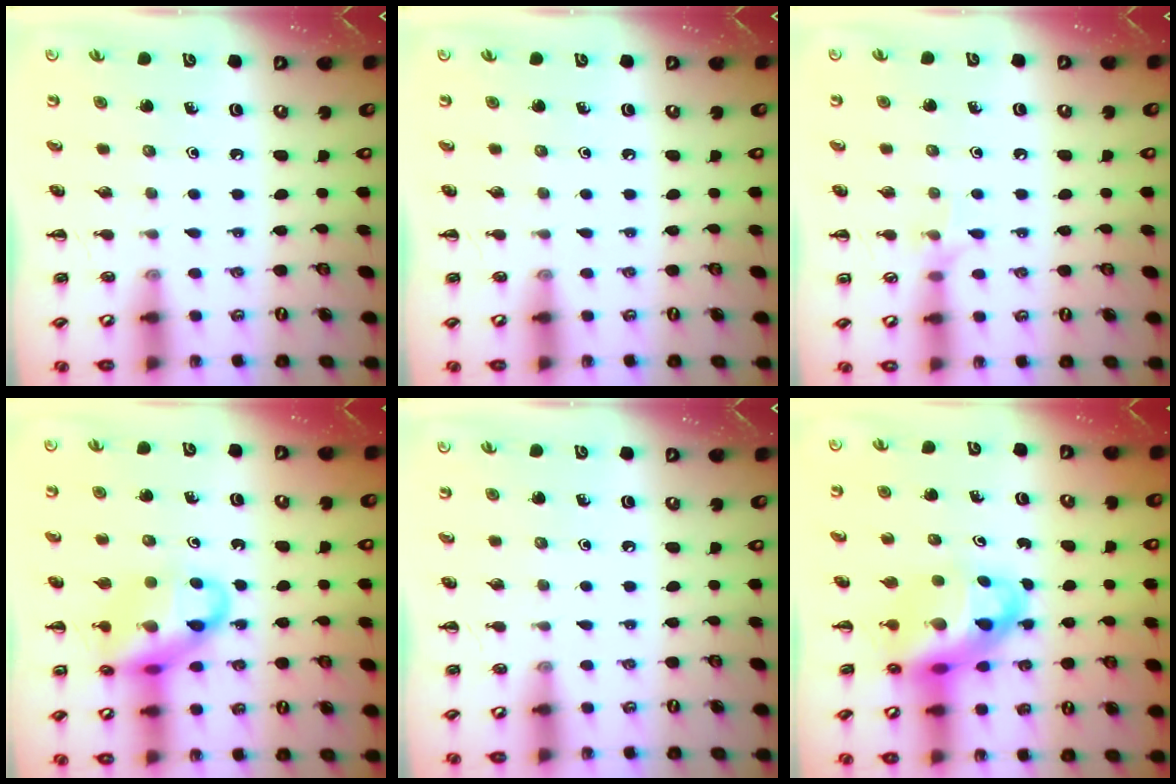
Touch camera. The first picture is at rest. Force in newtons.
{"total": 0.0}
{"total": 5.1, "press": 5.0, "slide": 1.0}
{"total": 15.7, "press": 15.5, "slide": 2.6}
{"total": 0.0}
{"total": 11.9, "press": 11.5, "slide": 3.1}